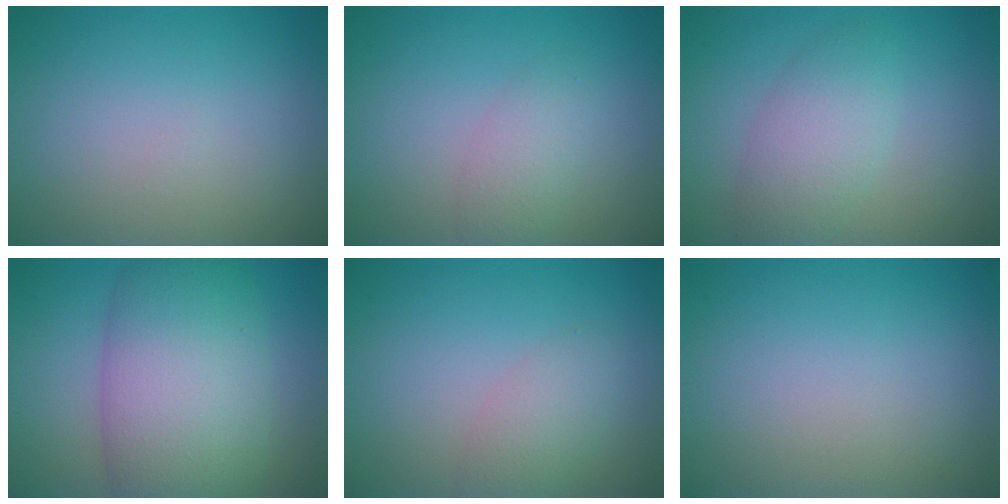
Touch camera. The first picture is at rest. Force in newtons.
{"total": 2.2, "press": 2.2, "slide": 0.2}
{"total": 3.9, "press": 3.9, "slide": 0.1}
{"total": 11.1, "press": 11.1, "slide": 0.3}
{"total": 2.4, "press": 2.4, "slide": 0.1}
{"total": 0.0}